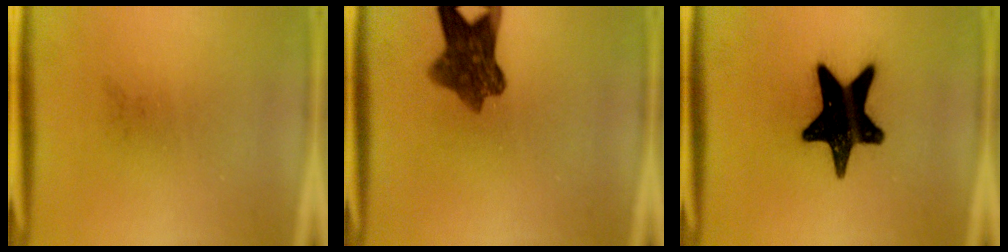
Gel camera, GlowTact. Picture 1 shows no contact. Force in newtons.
{"total": 7.9}
{"total": 18.9}